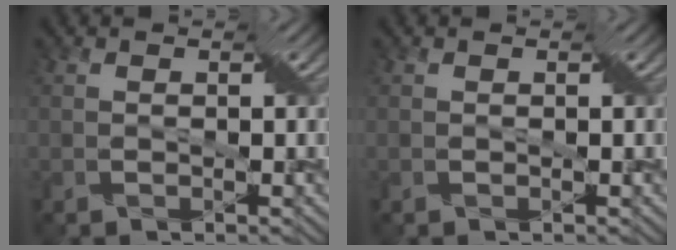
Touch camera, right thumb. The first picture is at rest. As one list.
[{"total": 0.0}]